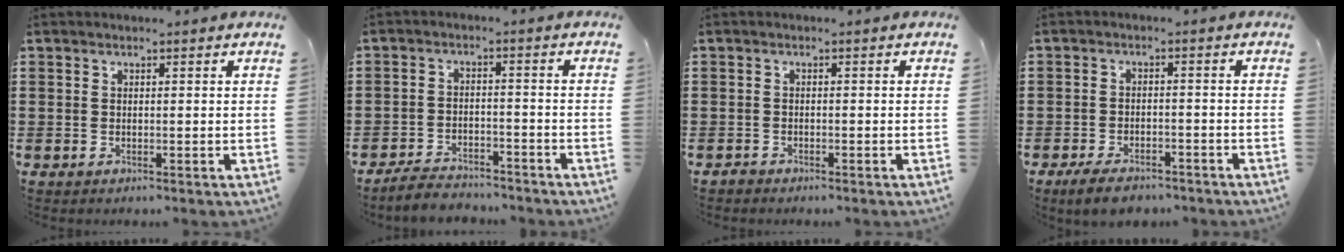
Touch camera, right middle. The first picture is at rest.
{"total": 4.0, "force": [-3.9, 0.8, 0.4], "torque": [-0.011, 0.011, -0.081]}
{"total": 0.9, "force": [-0.8, 0.3, 0.0], "torque": [-0.003, 0.002, -0.018]}
{"total": 3.7, "force": [-3.3, 1.2, 1.1], "torque": [-0.027, 0.006, -0.068]}